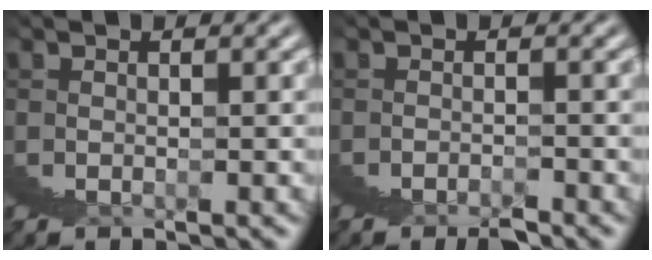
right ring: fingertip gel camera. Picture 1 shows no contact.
{"total": 1.2, "force": [-0.7, -0.8, -0.5], "torque": [0.021, 0.010, -0.014]}